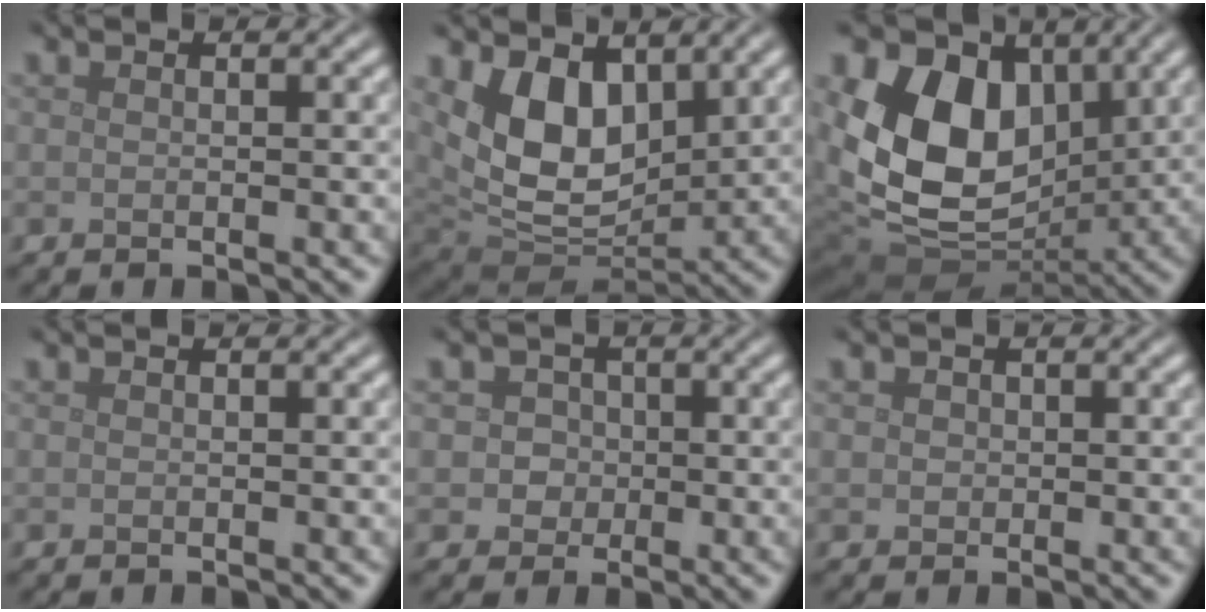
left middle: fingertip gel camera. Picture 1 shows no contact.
{"total": 7.8, "force": [2.6, 4.9, 5.5], "torque": [-0.109, -0.021, 0.043]}
{"total": 13.7, "force": [2.3, 9.9, 9.2], "torque": [-0.186, -0.002, 0.042]}
{"total": 0.0}
{"total": 2.6, "force": [0.4, 2.4, 0.9], "torque": [0.008, 0.010, -0.004]}
{"total": 0.7, "force": [0.2, 0.7, 0.1], "torque": [0.003, -0.002, 0.003]}